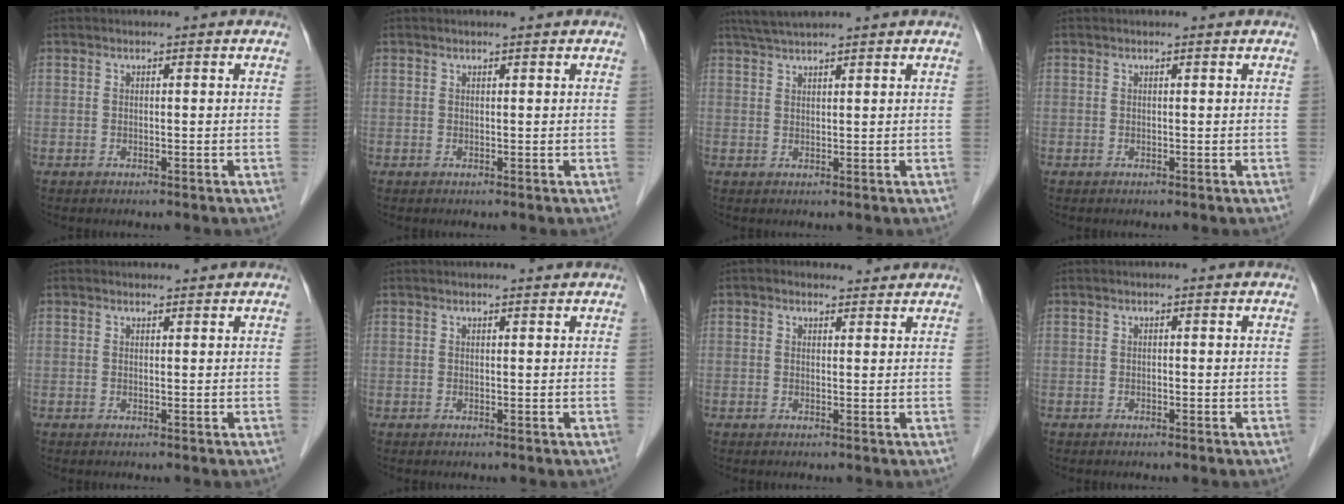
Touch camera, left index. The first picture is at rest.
{"total": 0.7, "force": [0.7, 0.0, 0.3], "torque": [-0.007, 0.003, 0.011]}
{"total": 5.1, "force": [4.5, -0.3, 2.4], "torque": [-0.042, 0.032, 0.081]}
{"total": 0.0}
{"total": 0.8, "force": [0.8, 0.2, 0.0], "torque": [-0.010, -0.002, 0.012]}
{"total": 1.1, "force": [1.1, -0.1, 0.3], "torque": [-0.008, 0.003, 0.017]}
{"total": 2.2, "force": [1.8, 1.3, 0.3], "torque": [-0.006, 0.011, 0.023]}
{"total": 0.0}